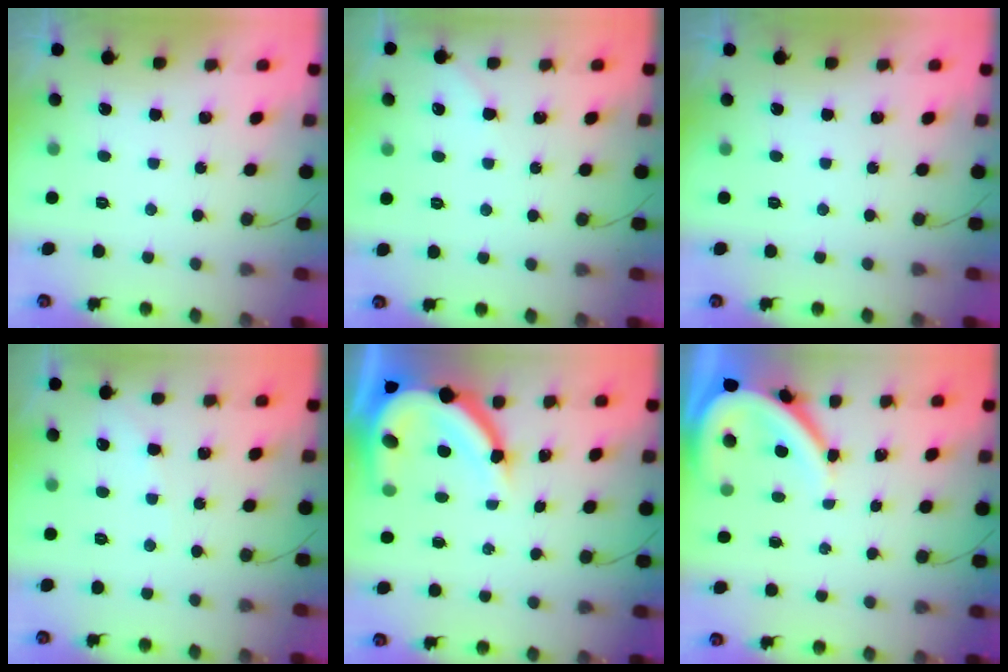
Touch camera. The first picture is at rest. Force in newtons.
{"total": 2.2, "press": 2.1, "slide": 0.3}
{"total": 0.0}
{"total": 2.7, "press": 2.7, "slide": 0.4}
{"total": 13.2, "press": 13.2, "slide": 1.4}
{"total": 6.4, "press": 6.4, "slide": 0.9}